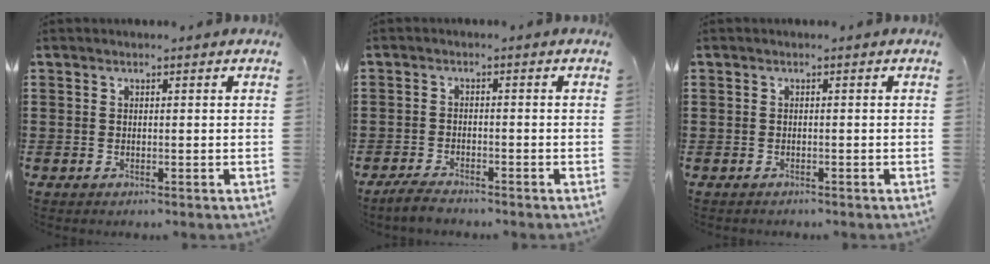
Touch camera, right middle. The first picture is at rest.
{"total": 2.4, "force": [-2.3, 0.4, 0.6], "torque": [-0.021, 0.003, -0.050]}
{"total": 0.6, "force": [-0.5, 0.4, -0.2], "torque": [0.003, 0.005, -0.012]}